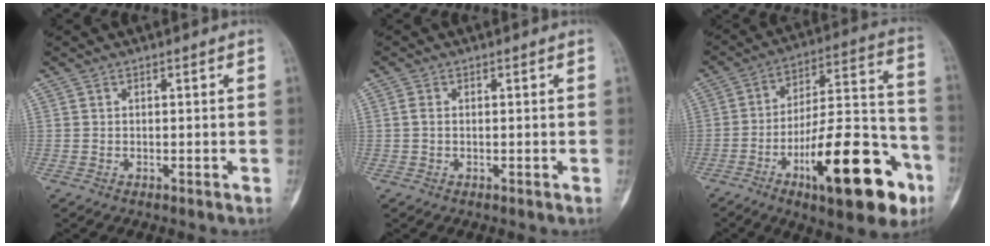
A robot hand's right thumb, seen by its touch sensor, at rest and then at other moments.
{"total": 1.3, "force": [0.1, 0.9, 1.0], "torque": [-0.020, 0.001, -0.001]}
{"total": 25.6, "force": [-11.5, 8.6, 21.2], "torque": [-0.292, 0.069, -0.170]}